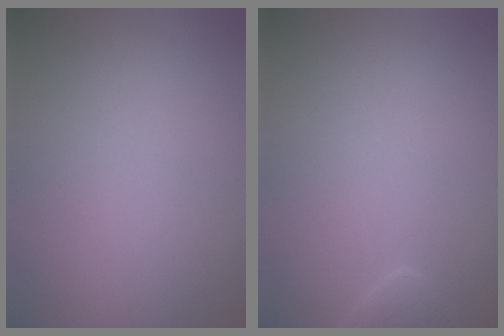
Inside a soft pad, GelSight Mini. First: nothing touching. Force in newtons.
{"total": 2.5, "press": 2.5, "slide": 0.2}